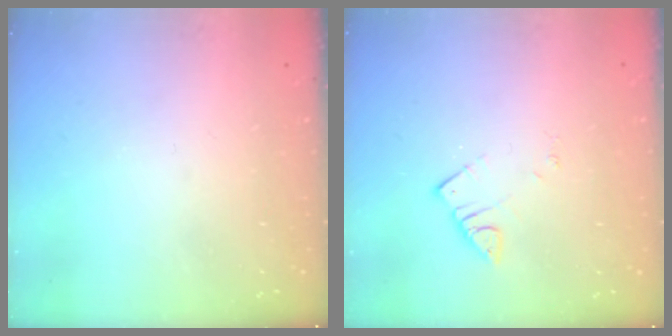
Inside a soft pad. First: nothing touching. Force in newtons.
{"total": 2.7, "press": 2.7, "slide": 0.2}